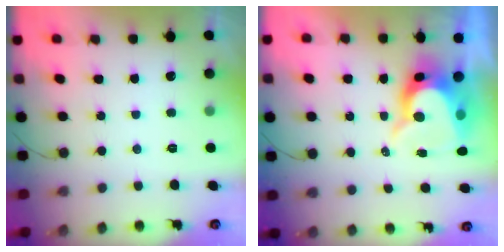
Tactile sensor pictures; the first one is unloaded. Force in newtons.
{"total": 10.8, "press": 10.8, "slide": 0.6}